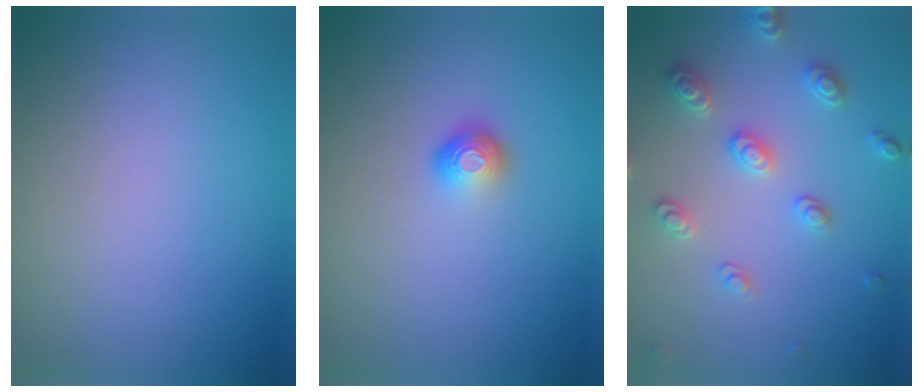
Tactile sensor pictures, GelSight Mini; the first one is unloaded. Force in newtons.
{"total": 1.7, "press": 1.2, "slide": 1.3}
{"total": 3.5, "press": 3.2, "slide": 1.3}